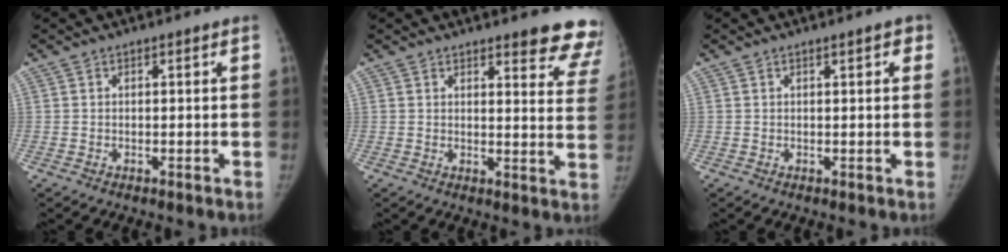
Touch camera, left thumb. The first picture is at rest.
{"total": 11.7, "force": [10.3, 3.0, 4.9], "torque": [-0.010, -0.067, 0.093]}
{"total": 1.9, "force": [1.0, 0.6, 1.5], "torque": [-0.012, 0.001, 0.010]}